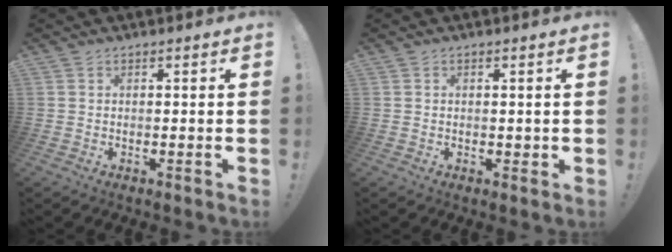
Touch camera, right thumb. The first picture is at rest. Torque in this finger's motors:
{"motor_torque": [-0.16, -0.10, 0.35, -0.21, -0.04]}